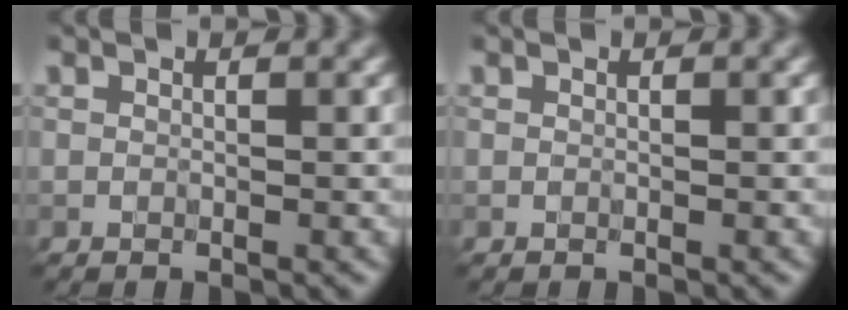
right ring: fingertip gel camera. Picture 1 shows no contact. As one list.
[{"total": 0.0}]